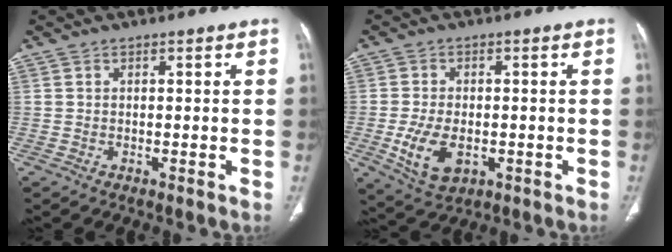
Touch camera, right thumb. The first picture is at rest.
{"total": 8.3, "force": [-2.1, 5.0, 6.3], "torque": [-0.116, -0.003, -0.027]}